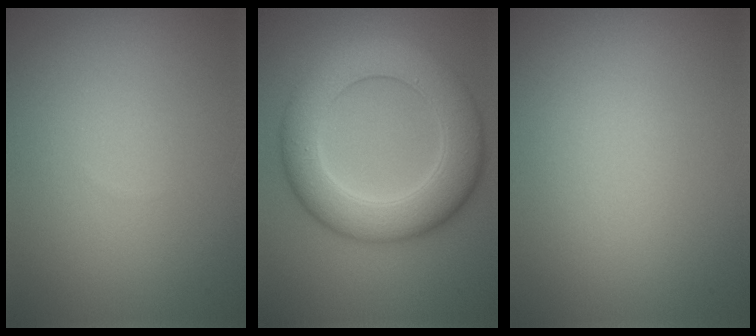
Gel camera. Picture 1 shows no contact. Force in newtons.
{"total": 8.4, "press": 8.4, "slide": 0.5}
{"total": 0.0}